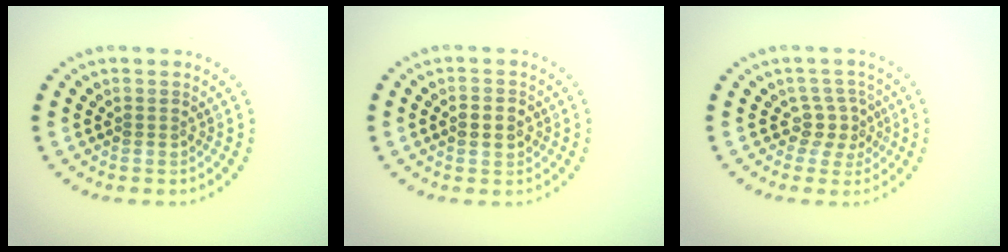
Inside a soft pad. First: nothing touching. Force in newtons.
{"total": 2.6, "press": 2.6, "slide": 0.2}
{"total": 2.2, "press": 1.5, "slide": 1.5}